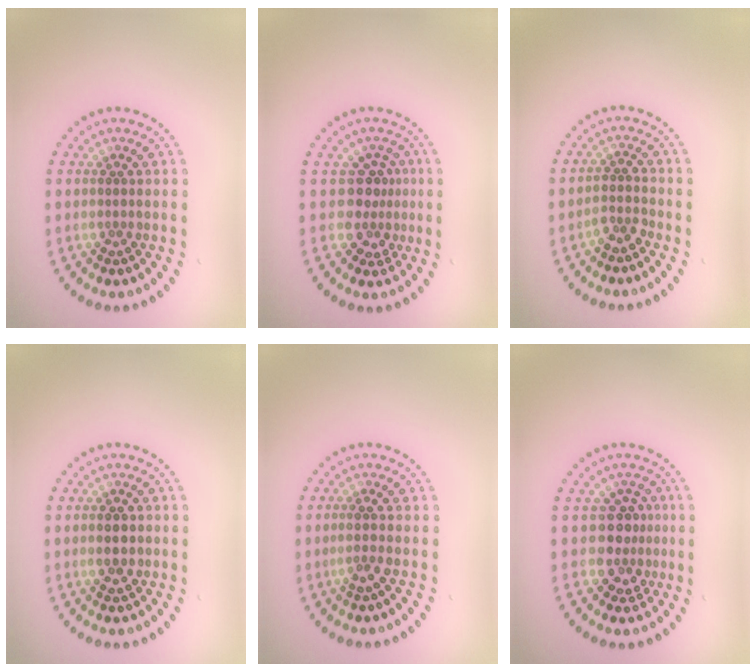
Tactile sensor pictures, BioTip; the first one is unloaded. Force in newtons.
{"total": 2.8, "press": 2.0, "slide": 1.9}
{"total": 1.8, "press": 1.4, "slide": 1.1}
{"total": 2.5, "press": 2.5, "slide": 0.1}
{"total": 1.6, "press": 1.2, "slide": 1.0}
{"total": 2.7, "press": 2.3, "slide": 1.5}